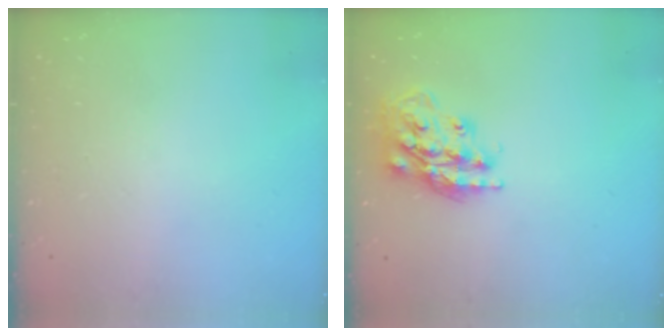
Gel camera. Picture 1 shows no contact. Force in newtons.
{"total": 16.6, "press": 16.5, "slide": 1.1}